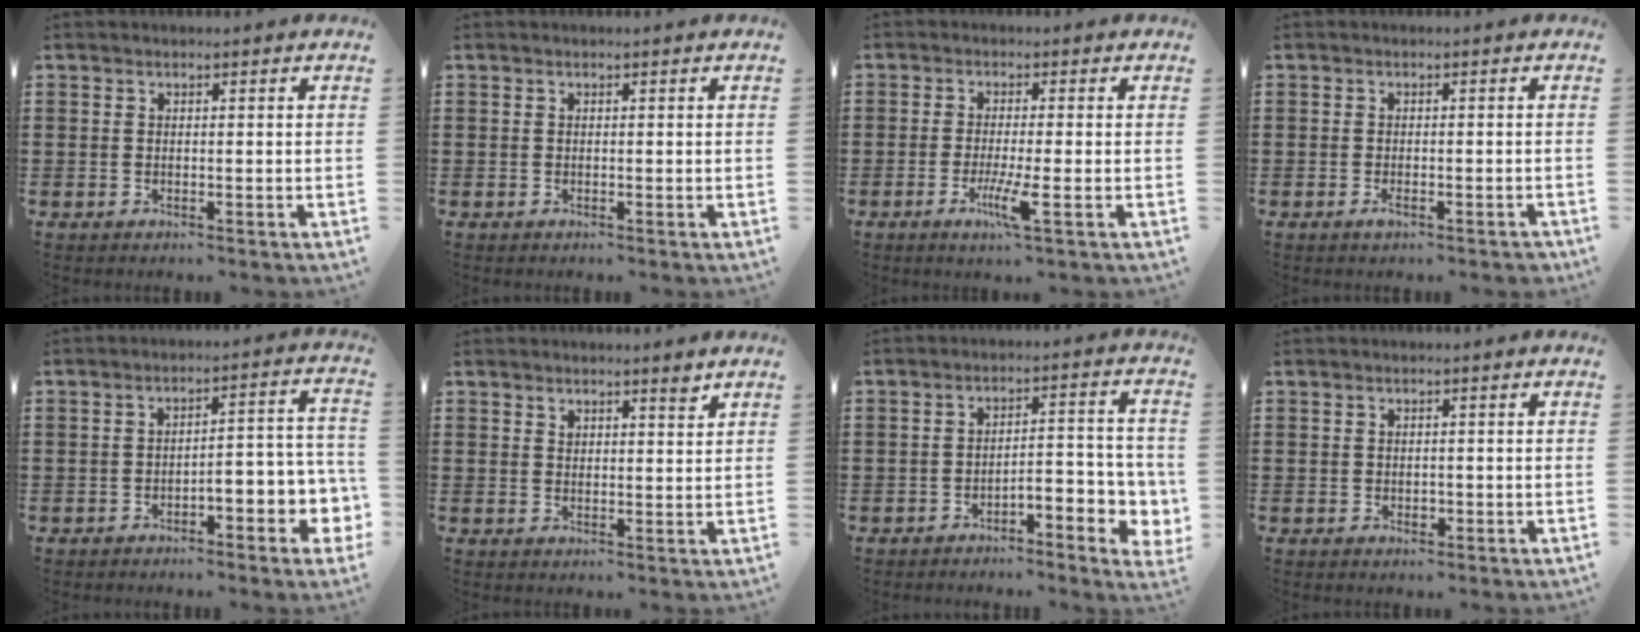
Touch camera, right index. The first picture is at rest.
{"total": 0.0}
{"total": 5.0, "force": [-2.0, 0.2, 4.6], "torque": [-0.096, -0.024, -0.038]}
{"total": 1.5, "force": [-0.9, 0.3, 1.2], "torque": [-0.021, -0.002, -0.017]}
{"total": 4.0, "force": [-2.5, 1.1, 2.8], "torque": [-0.043, 0.001, -0.052]}
{"total": 2.4, "force": [2.2, 0.4, 0.8], "torque": [-0.011, -0.002, 0.039]}
{"total": 4.1, "force": [-2.7, 1.1, 2.8], "torque": [-0.050, 0.003, -0.055]}
{"total": 0.9, "force": [0.0, 0.6, 0.6], "torque": [-0.013, 0.003, -0.001]}